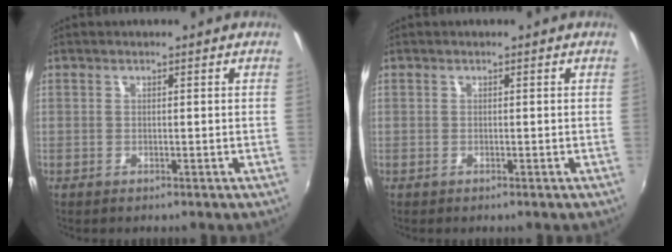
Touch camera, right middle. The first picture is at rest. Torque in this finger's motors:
{"motor_torque": [0.11, 0.09, -0.01, -0.02]}